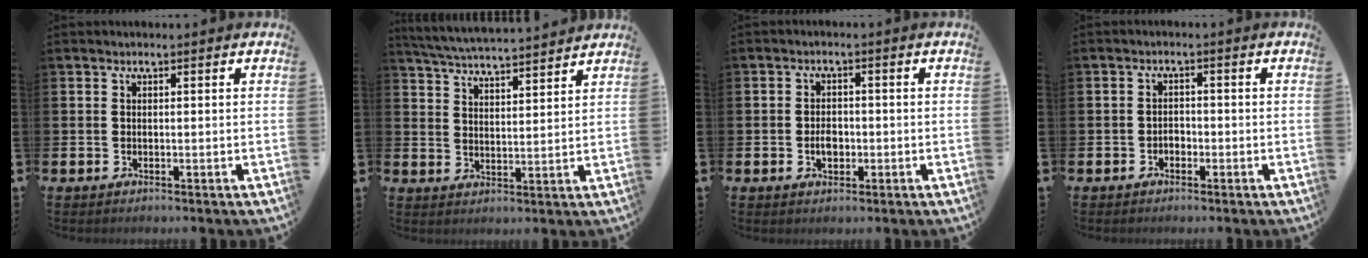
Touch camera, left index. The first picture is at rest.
{"total": 5.5, "force": [5.4, 0.0, 0.9], "torque": [-0.038, -0.037, 0.095]}
{"total": 2.6, "force": [-0.6, 1.8, 1.8], "torque": [-0.014, -0.005, -0.016]}
{"total": 1.4, "force": [-0.9, 1.0, 0.3], "torque": [-0.004, 0.000, -0.021]}